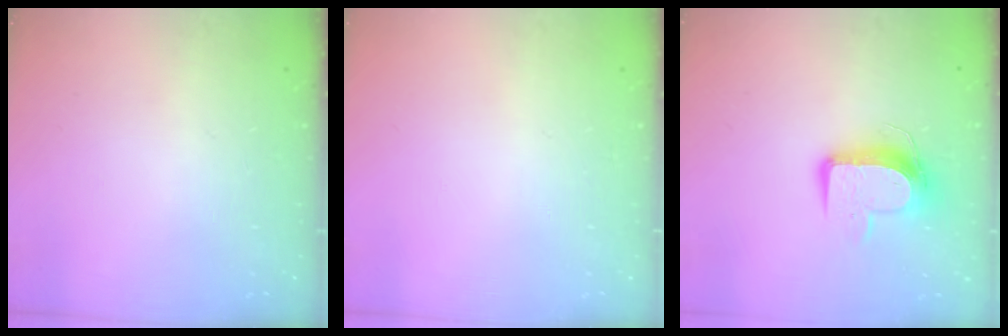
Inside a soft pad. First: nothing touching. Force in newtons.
{"total": 0.0}
{"total": 10.8, "press": 10.8, "slide": 1.0}